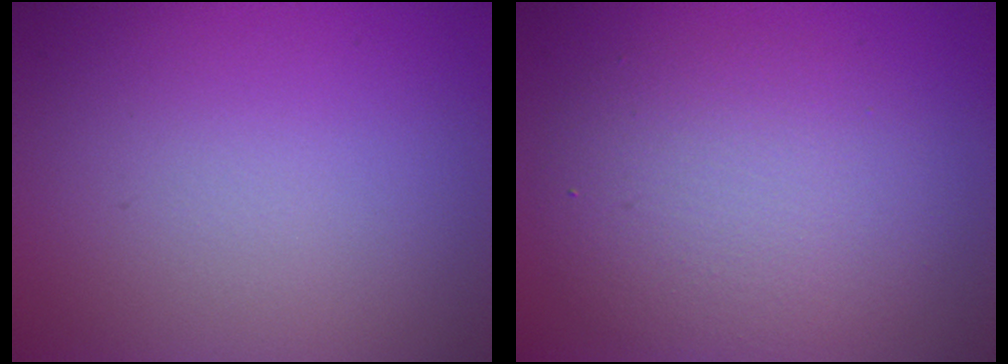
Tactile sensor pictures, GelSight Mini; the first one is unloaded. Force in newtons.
{"total": 5.3, "press": 5.3, "slide": 0.2}